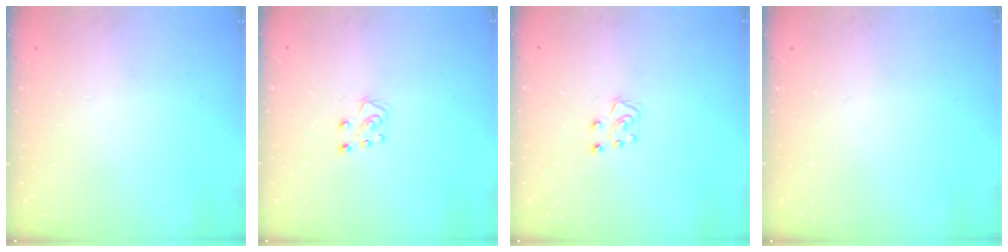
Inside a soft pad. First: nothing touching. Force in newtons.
{"total": 5.0, "press": 4.9, "slide": 0.4}
{"total": 5.0, "press": 4.9, "slide": 0.4}
{"total": 0.0}